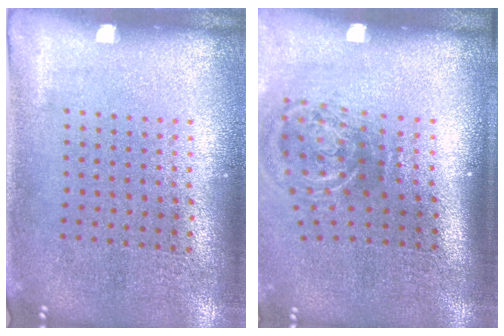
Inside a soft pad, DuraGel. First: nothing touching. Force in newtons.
{"total": 2.2, "press": 1.4, "slide": 1.7}